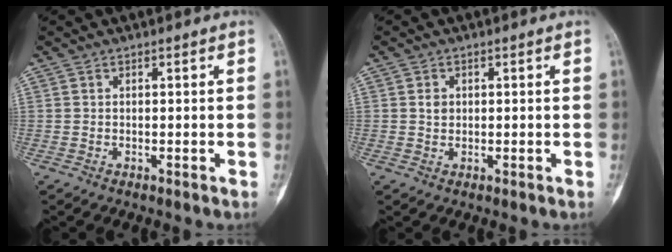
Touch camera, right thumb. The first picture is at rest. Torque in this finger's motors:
{"motor_torque": [0.55, 0.47, 0.22, -0.37, 0.03]}